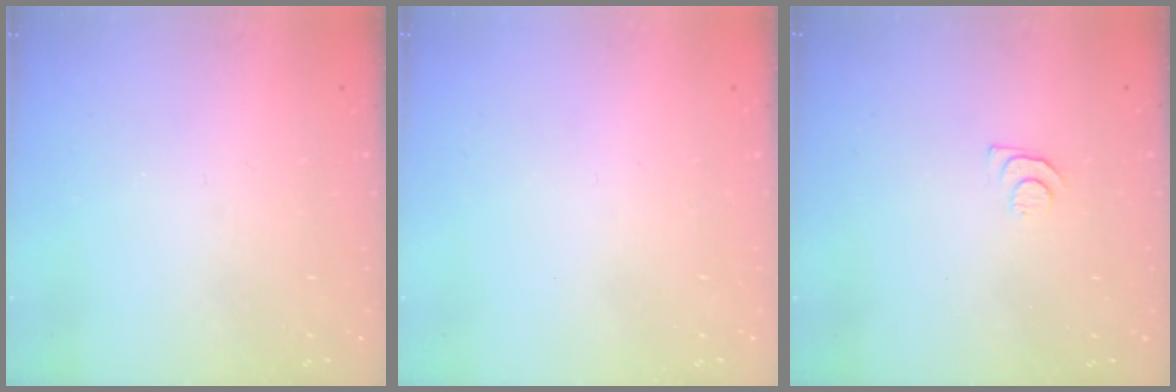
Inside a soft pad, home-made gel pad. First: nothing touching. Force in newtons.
{"total": 1.8, "press": 1.8, "slide": 0.2}
{"total": 5.4, "press": 5.4, "slide": 0.7}